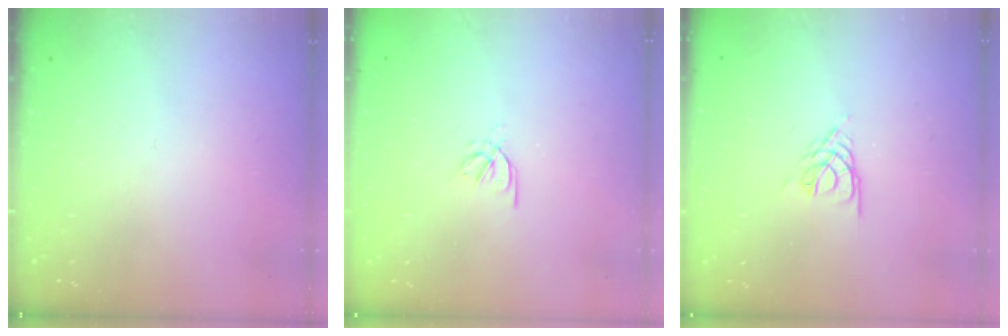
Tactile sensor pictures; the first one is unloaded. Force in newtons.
{"total": 2.4, "press": 2.4, "slide": 0.5}
{"total": 3.4, "press": 3.4, "slide": 0.6}